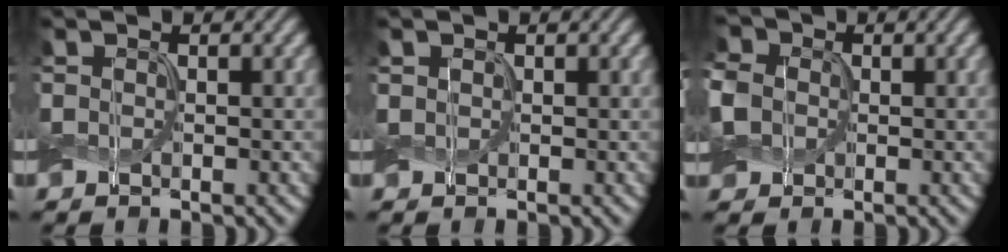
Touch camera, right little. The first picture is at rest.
{"total": 0.5, "force": [0.2, 0.5, 0.1], "torque": [-0.003, 0.001, 0.003]}
{"total": 5.6, "force": [0.2, 4.8, 3.0], "torque": [-0.090, 0.017, -0.012]}